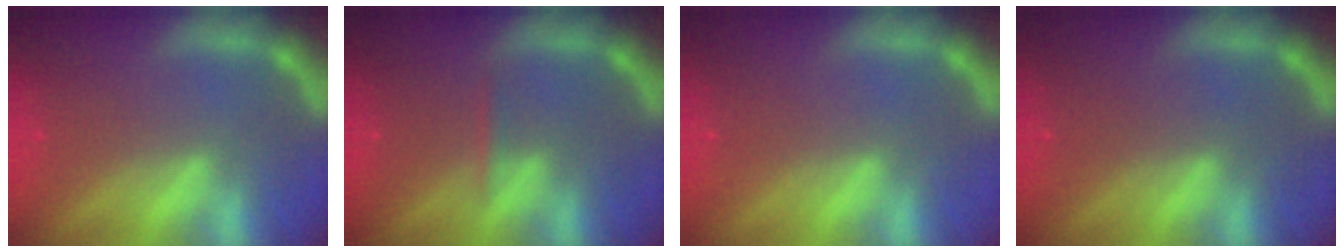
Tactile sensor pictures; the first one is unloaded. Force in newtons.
{"total": 0.9}
{"total": 0.0}
{"total": 0.0}